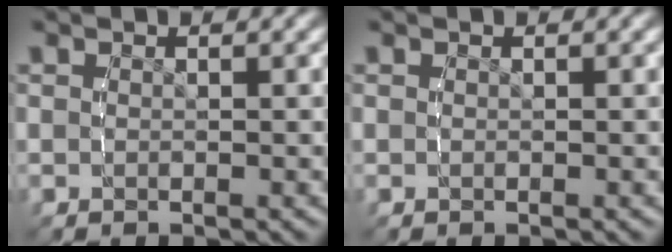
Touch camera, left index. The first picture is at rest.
{"total": 0.0}